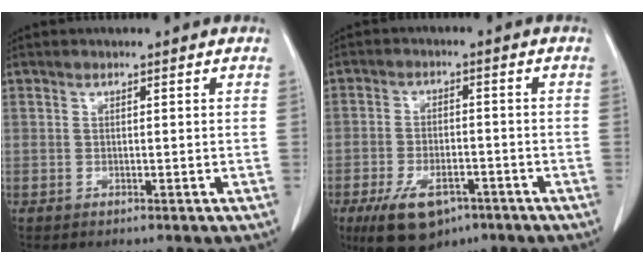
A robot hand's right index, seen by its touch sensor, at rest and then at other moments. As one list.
[{"total": 9.8, "force": [-6.0, 4.7, 6.0], "torque": [-0.111, -0.009, -0.095]}]